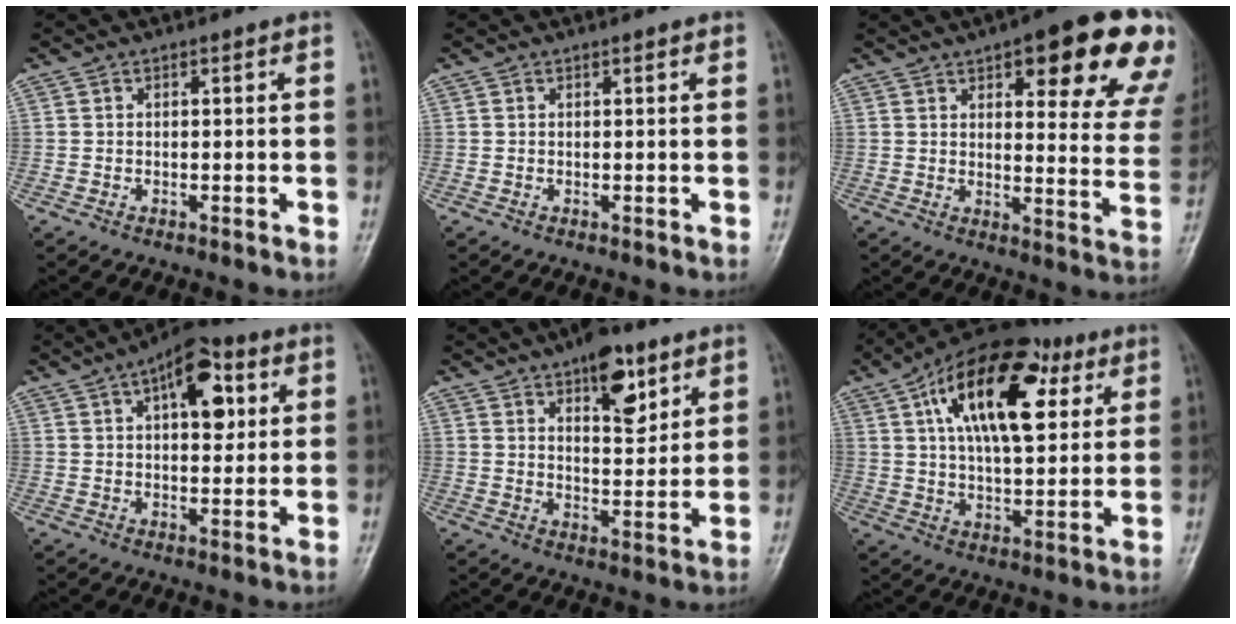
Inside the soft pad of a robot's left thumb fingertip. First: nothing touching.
{"total": 0.6, "force": [0.4, 0.2, 0.5], "torque": [-0.008, -0.001, 0.003]}
{"total": 22.4, "force": [12.0, 6.9, 17.7], "torque": [-0.183, -0.035, 0.141]}
{"total": 11.2, "force": [4.0, 5.6, 8.9], "torque": [-0.098, 0.004, 0.051]}
{"total": 10.5, "force": [6.0, 4.8, 7.2], "torque": [-0.080, -0.032, 0.090]}
{"total": 21.8, "force": [8.0, 10.6, 17.3], "torque": [-0.257, 0.000, 0.121]}